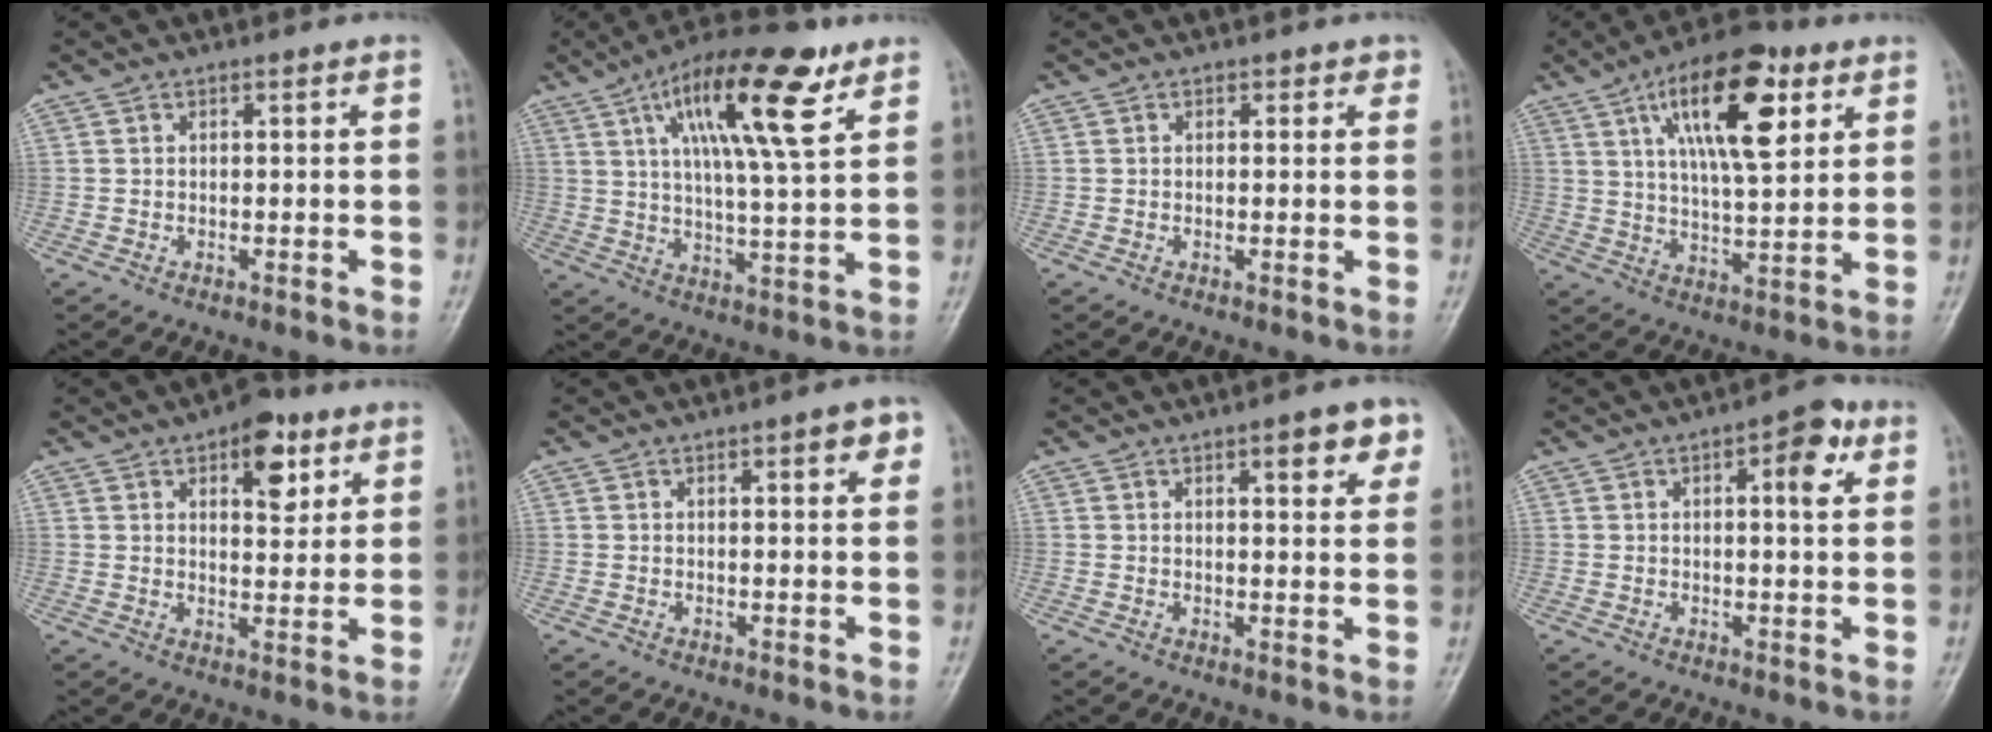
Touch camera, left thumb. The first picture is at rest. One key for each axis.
{"total": 17.5, "fx": 8.4, "fy": 4.8, "fz": 14.6, "tx": -0.224, "ty": -0.019, "tz": 0.135}
{"total": 1.2, "fx": 0.7, "fy": 0.9, "fz": 0.5, "tx": 0.013, "ty": -0.001, "tz": 0.002}
{"total": 17.4, "fx": 7.4, "fy": 6.7, "fz": 14.3, "tx": -0.207, "ty": -0.018, "tz": 0.117}
{"total": 8.6, "fx": 4.3, "fy": 4.3, "fz": 6.0, "tx": -0.054, "ty": -0.016, "tz": 0.055}
{"total": 3.8, "fx": 1.6, "fy": 1.3, "fz": 3.2, "tx": -0.030, "ty": 0.000, "tz": 0.016}
{"total": 6.4, "fx": 3.2, "fy": 2.2, "fz": 5.1, "tx": -0.045, "ty": -0.010, "tz": 0.036}
{"total": 6.2, "fx": 2.3, "fy": 2.4, "fz": 5.3, "tx": -0.058, "ty": 0.002, "tz": 0.024}